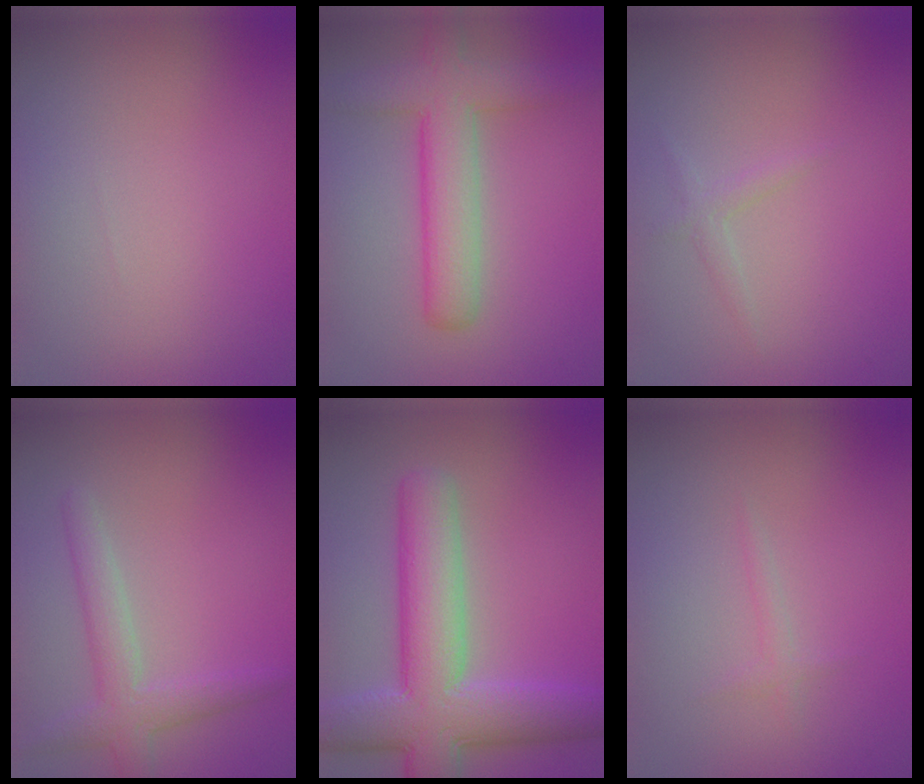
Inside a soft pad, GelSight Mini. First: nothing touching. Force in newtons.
{"total": 5.6, "press": 5.6, "slide": 0.1}
{"total": 1.1, "press": 1.1, "slide": 0.0}
{"total": 3.2, "press": 3.2, "slide": 0.2}
{"total": 9.6, "press": 9.6, "slide": 0.3}
{"total": 0.8, "press": 0.8, "slide": 0.0}